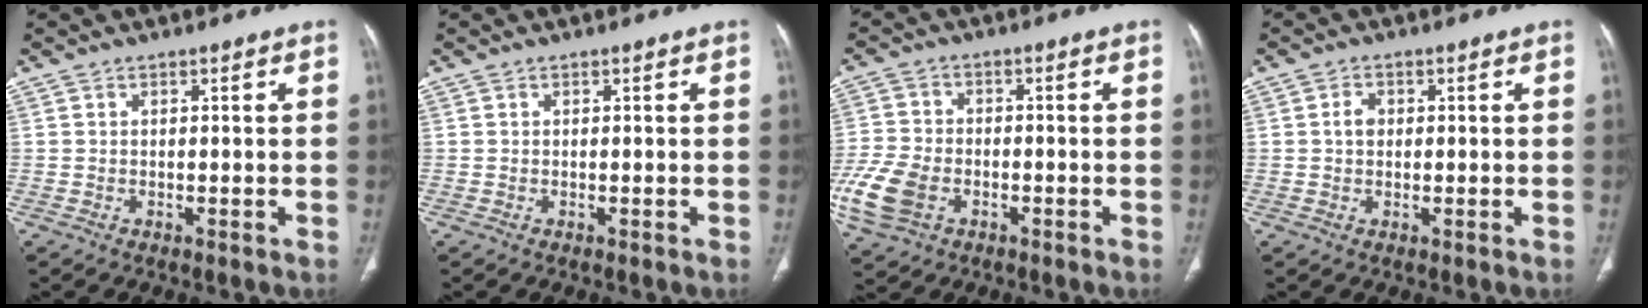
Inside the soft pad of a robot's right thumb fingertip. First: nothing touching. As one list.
[{"total": 0.0}, {"total": 10.8, "force": [-3.9, 7.4, 6.9], "torque": [-0.159, 0.004, -0.075]}, {"total": 2.3, "force": [0.3, 1.8, 1.5], "torque": [-0.021, 0.006, 0.003]}]